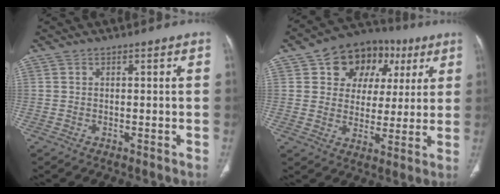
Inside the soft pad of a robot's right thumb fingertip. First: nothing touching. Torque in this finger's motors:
{"motor_torque": [1.54, 1.68, 0.53, -0.53, 0.07]}